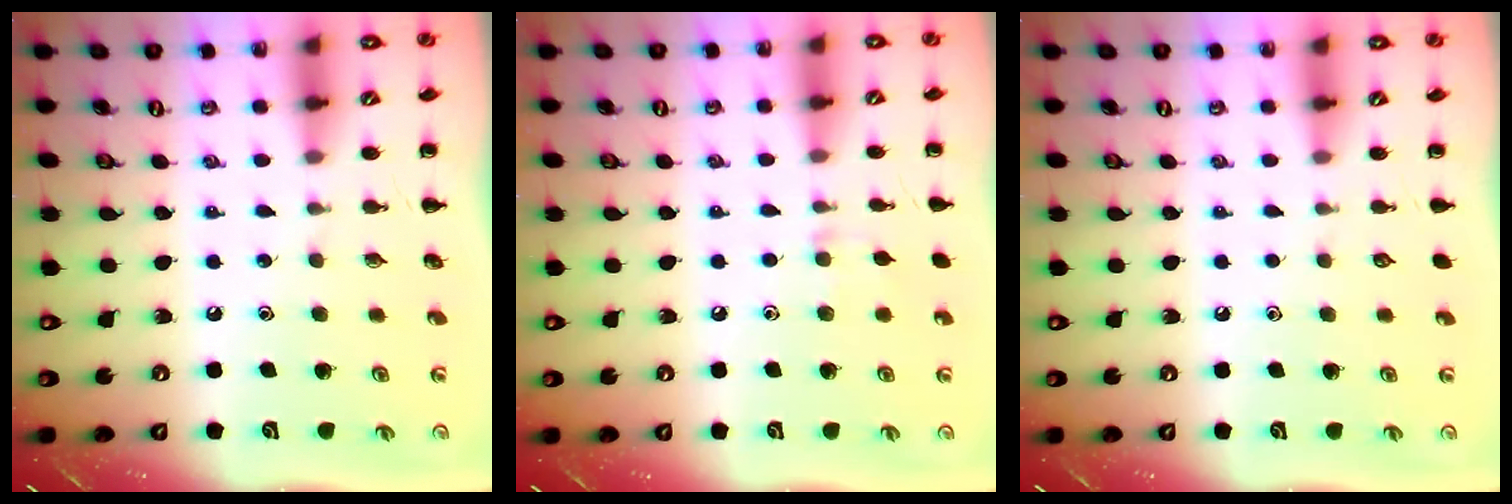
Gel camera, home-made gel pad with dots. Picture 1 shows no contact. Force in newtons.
{"total": 5.0, "press": 4.6, "slide": 1.9}
{"total": 0.0}